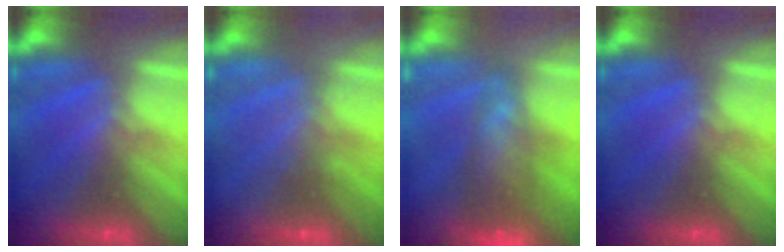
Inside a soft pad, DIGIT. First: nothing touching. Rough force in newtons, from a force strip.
{"total": 1.8}
{"total": 6.9}
{"total": 0.0}